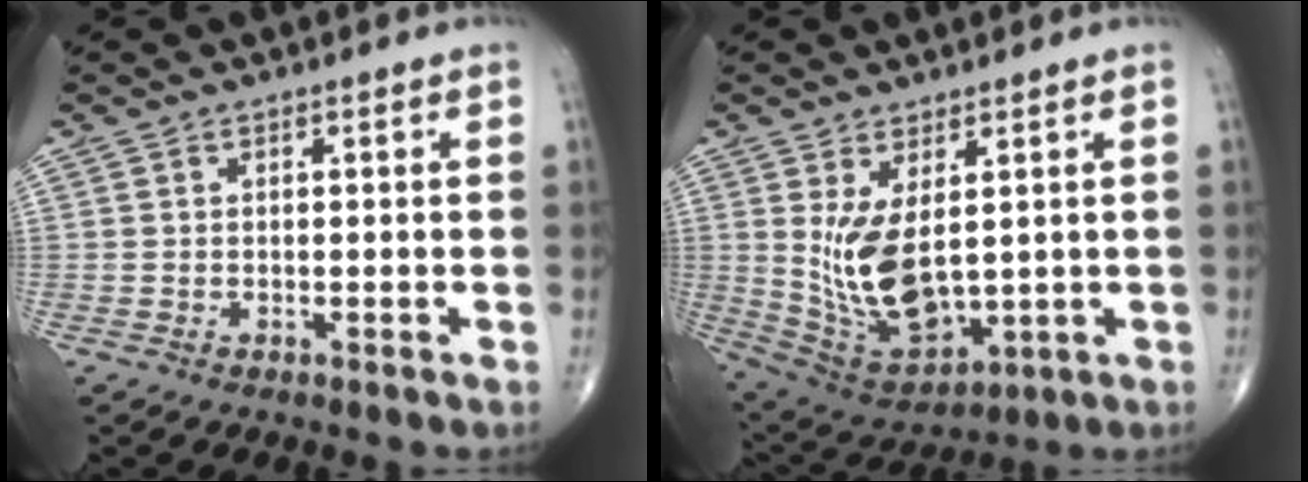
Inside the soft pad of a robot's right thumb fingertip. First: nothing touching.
{"total": 12.3, "force": [1.9, 6.2, 10.4], "torque": [-0.184, -0.025, 0.062]}